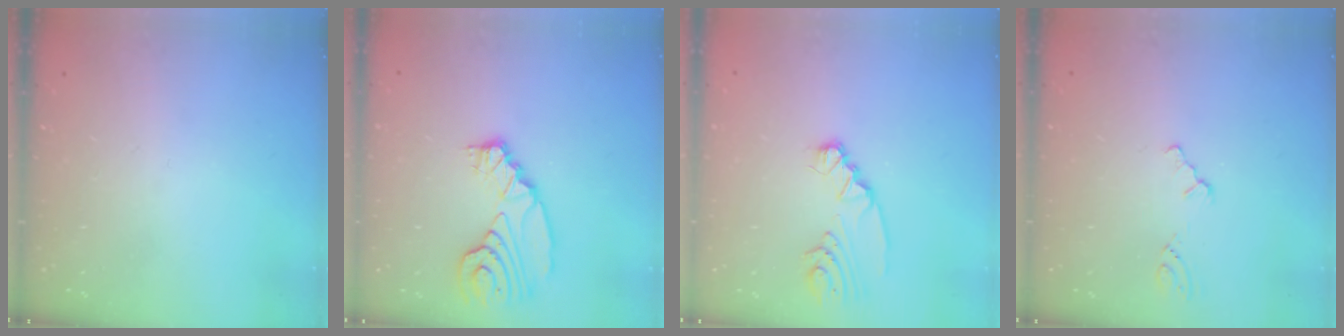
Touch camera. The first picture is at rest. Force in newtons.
{"total": 10.5, "press": 10.5, "slide": 0.6}
{"total": 5.4, "press": 5.4, "slide": 0.2}
{"total": 1.2, "press": 1.1, "slide": 0.3}